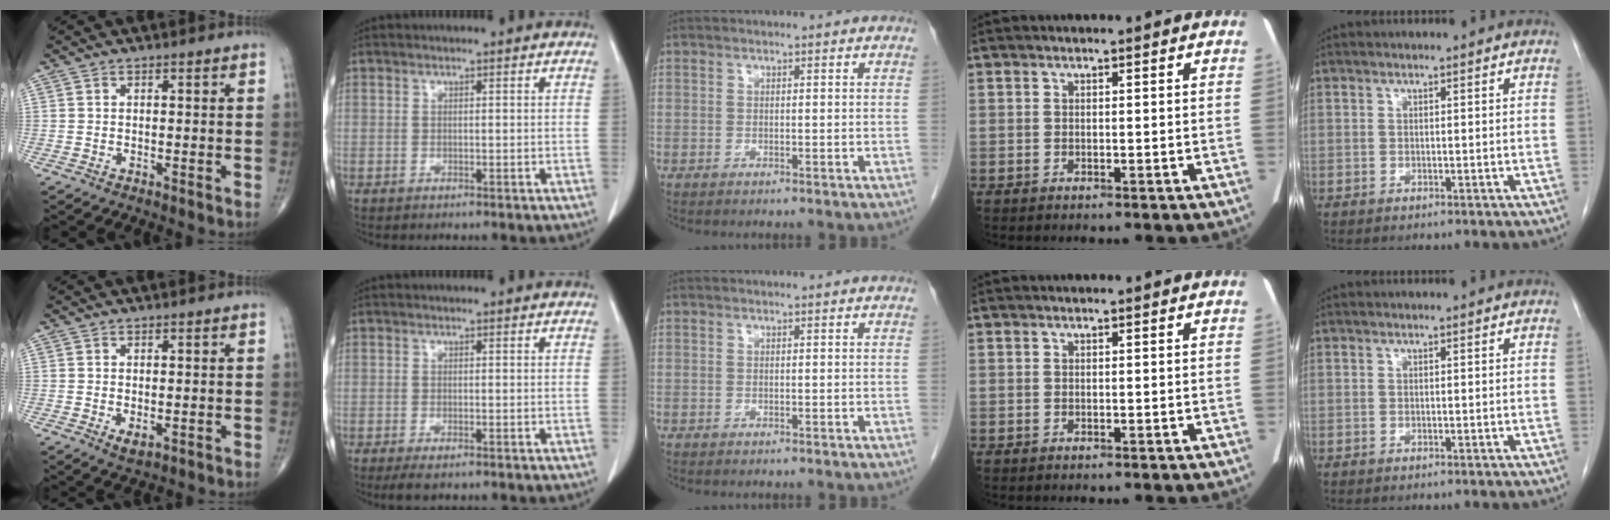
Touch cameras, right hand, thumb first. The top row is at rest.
{"thumb": {"total": 2.1, "force": [-0.4, 1.1, 1.7], "torque": [-0.023, -0.002, -0.001]}, "index": {"total": 2.2, "force": [-1.4, 0.6, 1.6], "torque": [-0.028, -0.005, -0.019]}}